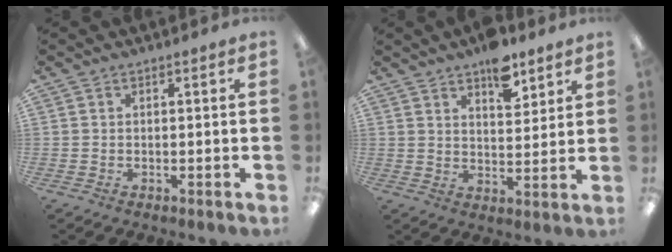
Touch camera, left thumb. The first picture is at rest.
{"total": 8.3, "force": [6.2, 3.8, 4.1], "torque": [-0.043, -0.037, 0.103]}